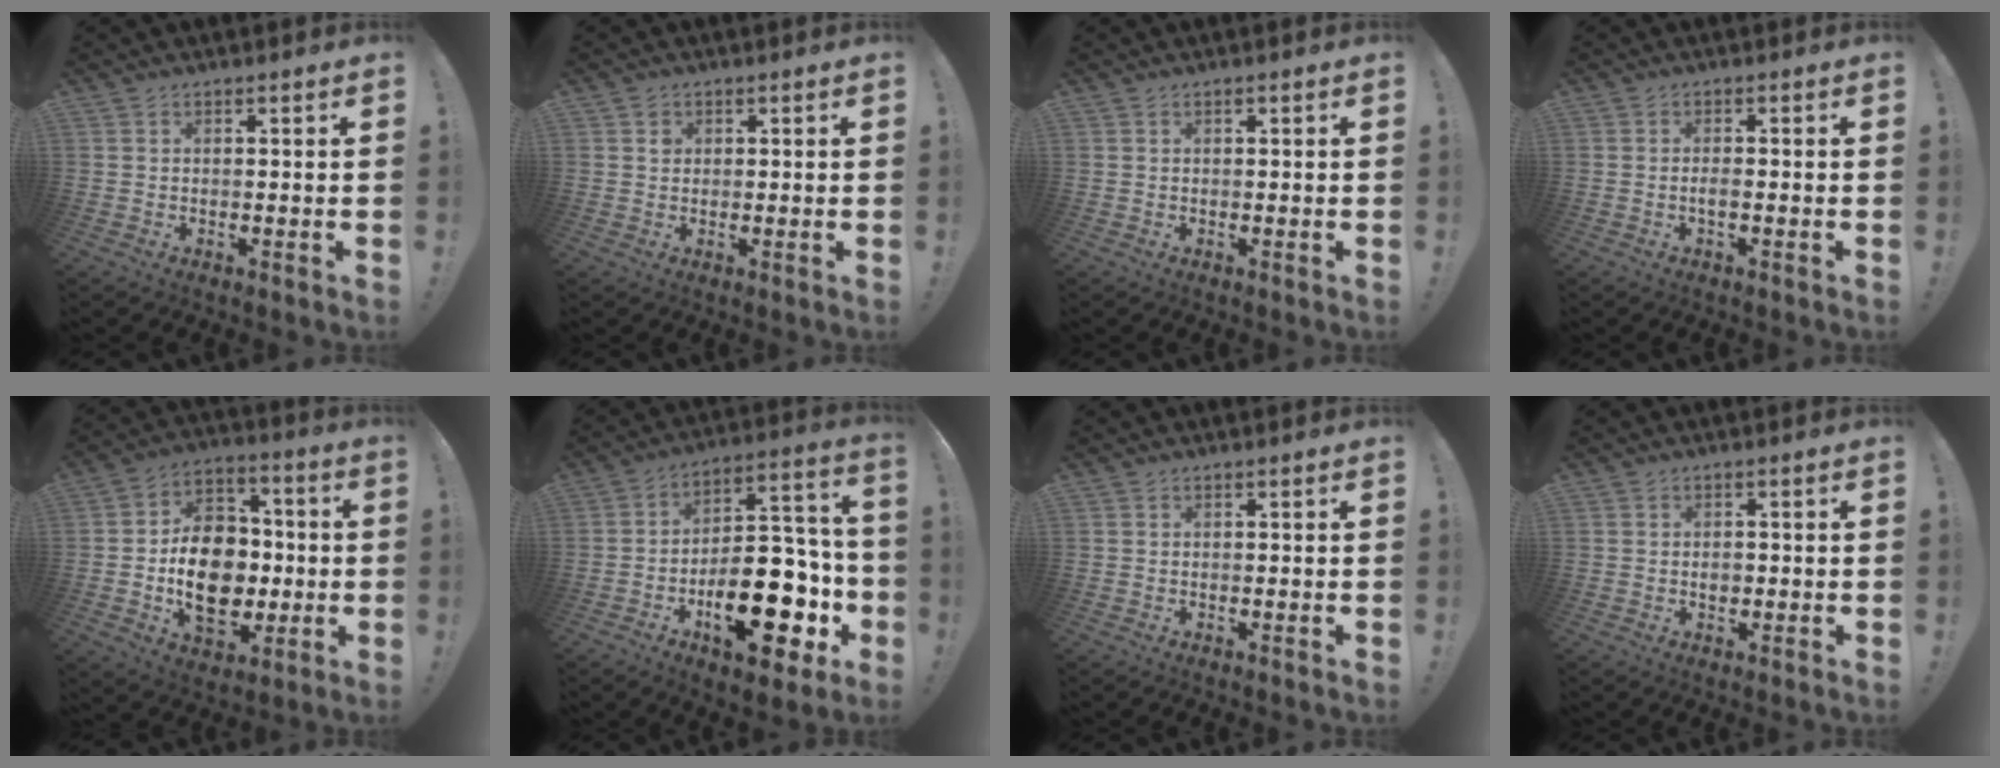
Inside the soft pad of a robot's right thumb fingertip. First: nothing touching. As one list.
[{"total": 1.6, "force": [0.5, 1.5, 0.3], "torque": [0.006, -0.002, 0.006]}, {"total": 0.0}, {"total": 1.9, "force": [-0.8, 0.4, 1.7], "torque": [-0.031, 0.004, -0.015]}, {"total": 17.7, "force": [-2.7, 13.6, 11.0], "torque": [-0.181, 0.021, -0.036]}, {"total": 24.7, "force": [-9.7, 12.4, 19.1], "torque": [-0.260, 0.070, -0.134]}, {"total": 0.0}, {"total": 1.9, "force": [-0.5, 1.4, 1.1], "torque": [-0.005, -0.003, -0.012]}]